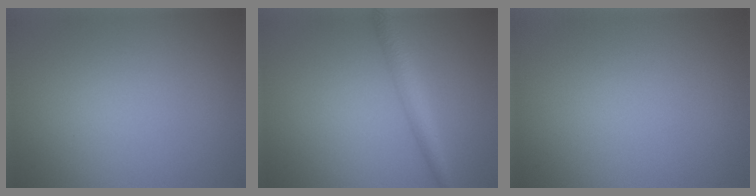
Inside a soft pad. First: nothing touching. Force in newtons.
{"total": 2.7, "press": 2.7, "slide": 0.1}
{"total": 0.0}